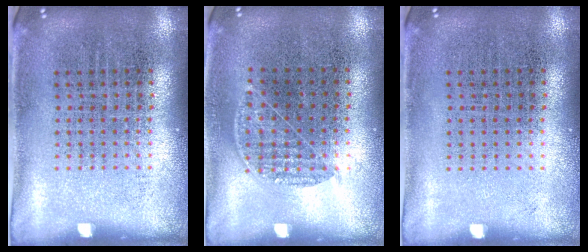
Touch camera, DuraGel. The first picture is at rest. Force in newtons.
{"total": 0.8, "press": 0.7, "slide": 0.5}
{"total": 0.0}